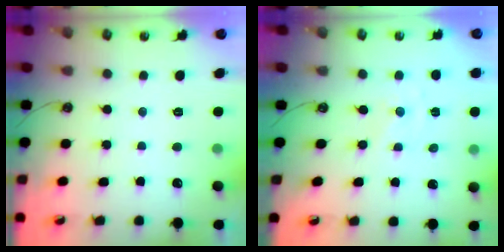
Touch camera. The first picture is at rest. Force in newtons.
{"total": 0.0}